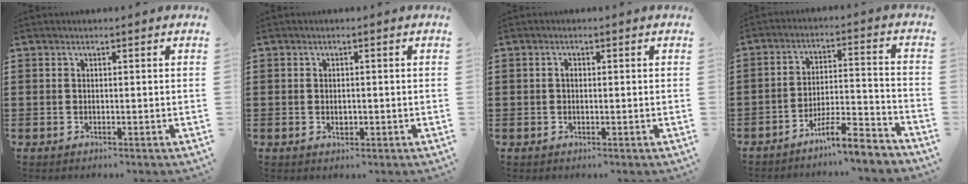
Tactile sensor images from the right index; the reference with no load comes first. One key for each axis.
{"total": 1.1, "fx": -0.1, "fy": 0.7, "fz": 0.9, "tx": -0.018, "ty": 0.002, "tz": -0.003}
{"total": 0.8, "fx": 0.0, "fy": 0.4, "fz": 0.7, "tx": -0.015, "ty": -0.002, "tz": 0.001}
{"total": 7.6, "fx": -6.6, "fy": 0.5, "fz": 3.6, "tx": -0.053, "ty": 0.010, "tz": -0.123}